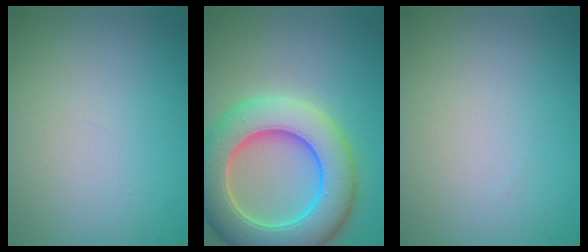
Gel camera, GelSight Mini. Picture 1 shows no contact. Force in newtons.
{"total": 9.9, "press": 9.8, "slide": 0.4}
{"total": 0.0}